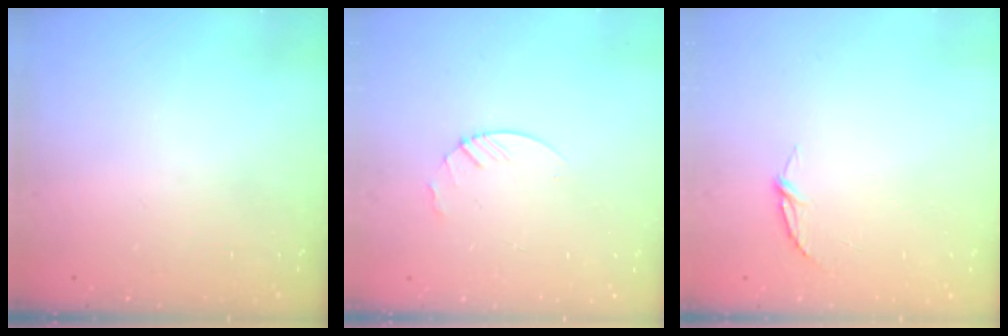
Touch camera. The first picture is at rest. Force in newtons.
{"total": 3.0, "press": 2.9, "slide": 0.3}
{"total": 4.2, "press": 4.2, "slide": 0.5}